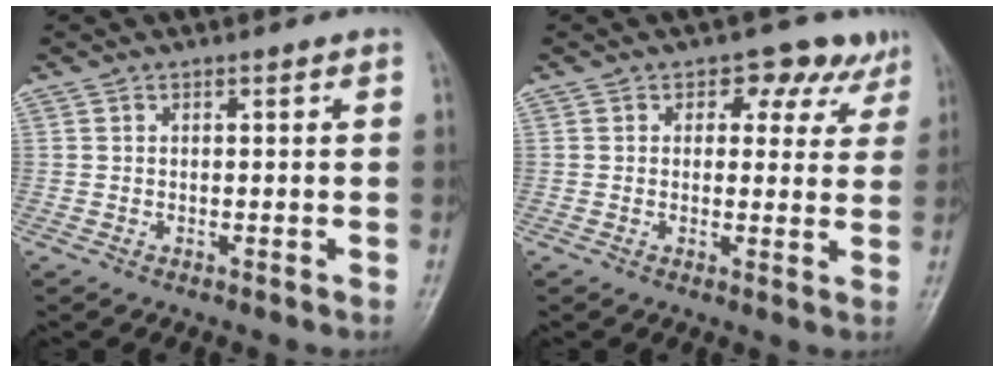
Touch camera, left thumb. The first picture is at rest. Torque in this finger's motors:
{"motor_torque": [-0.01, 0.20, -0.05, 0.12, 0.01]}